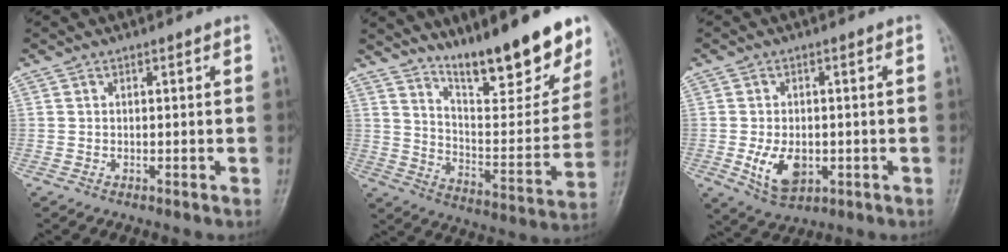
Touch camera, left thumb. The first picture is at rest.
{"total": 20.3, "force": [15.2, 5.0, 12.5], "torque": [-0.141, -0.098, 0.243]}
{"total": 7.3, "force": [-1.5, 4.7, 5.4], "torque": [-0.087, -0.008, -0.017]}